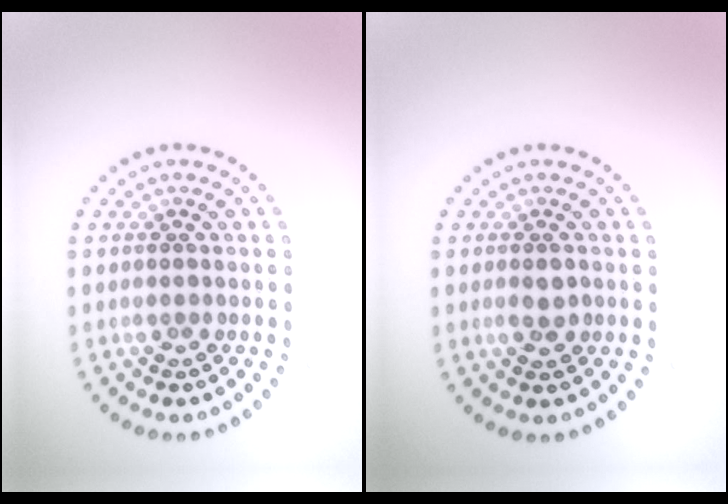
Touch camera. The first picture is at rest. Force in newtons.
{"total": 1.4, "press": 1.4, "slide": 0.3}